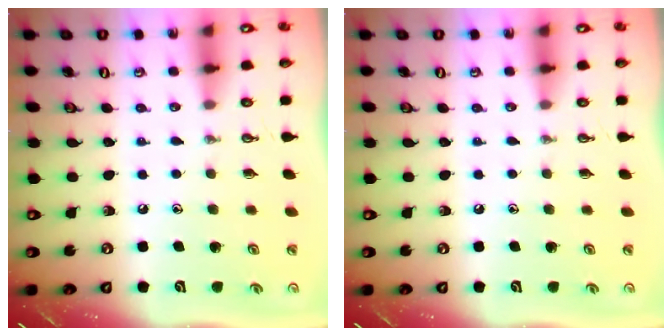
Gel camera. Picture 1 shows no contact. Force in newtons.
{"total": 0.0}